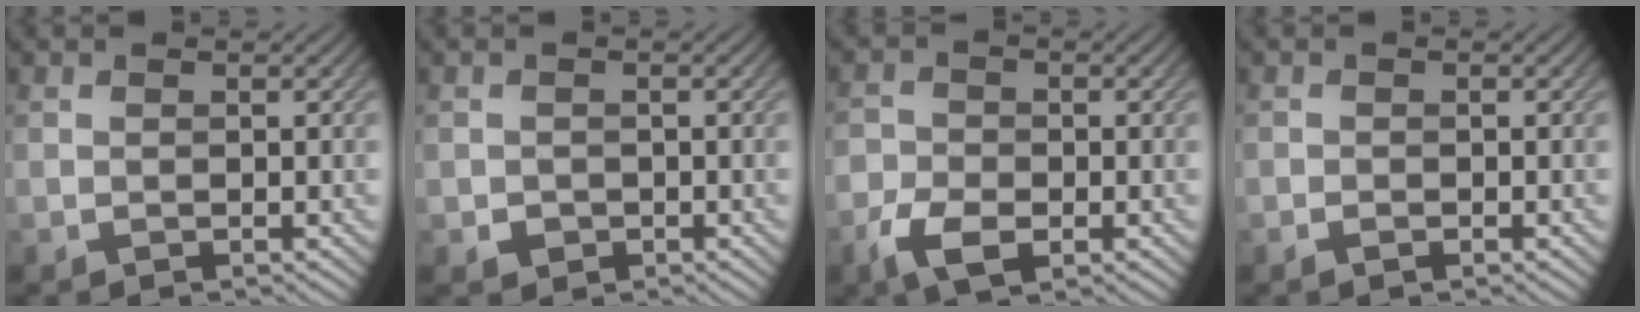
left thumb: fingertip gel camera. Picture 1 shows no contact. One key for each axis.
{"total": 1.3, "fx": -0.4, "fy": 1.2, "fz": 0.3, "tx": -0.002, "ty": -0.002, "tz": -0.009}
{"total": 5.4, "fx": -2.6, "fy": 3.3, "fz": 3.4, "tx": -0.076, "ty": -0.005, "tz": -0.057}
{"total": 0.6, "fx": -0.5, "fy": 0.3, "fz": 0.3, "tx": -0.007, "ty": 0.001, "tz": -0.010}